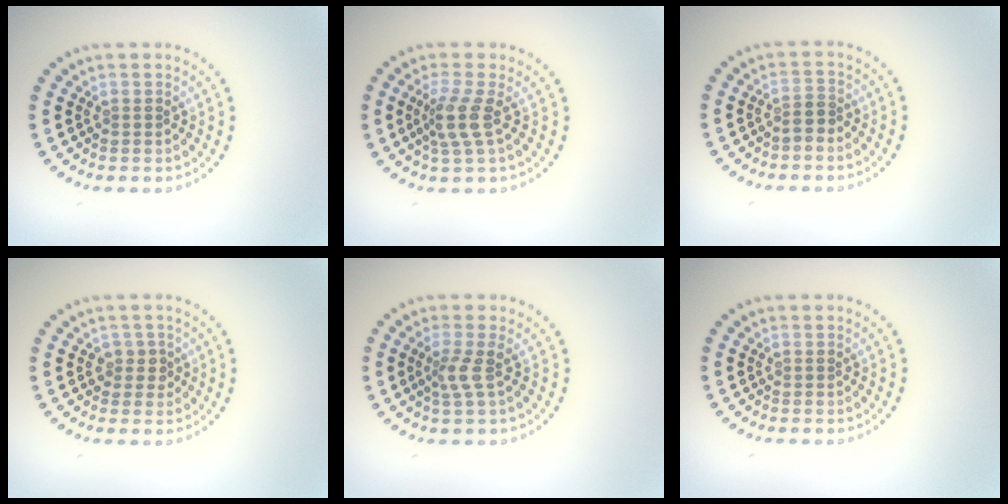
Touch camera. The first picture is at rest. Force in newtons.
{"total": 2.7, "press": 2.1, "slide": 1.8}
{"total": 1.1, "press": 0.9, "slide": 0.7}
{"total": 1.5, "press": 1.2, "slide": 0.9}
{"total": 1.8, "press": 1.4, "slide": 1.2}
{"total": 0.0}